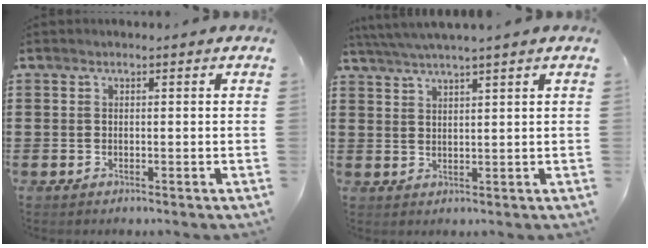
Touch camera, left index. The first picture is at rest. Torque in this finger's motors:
{"motor_torque": [1.46, -0.68, 0.87, 0.20]}